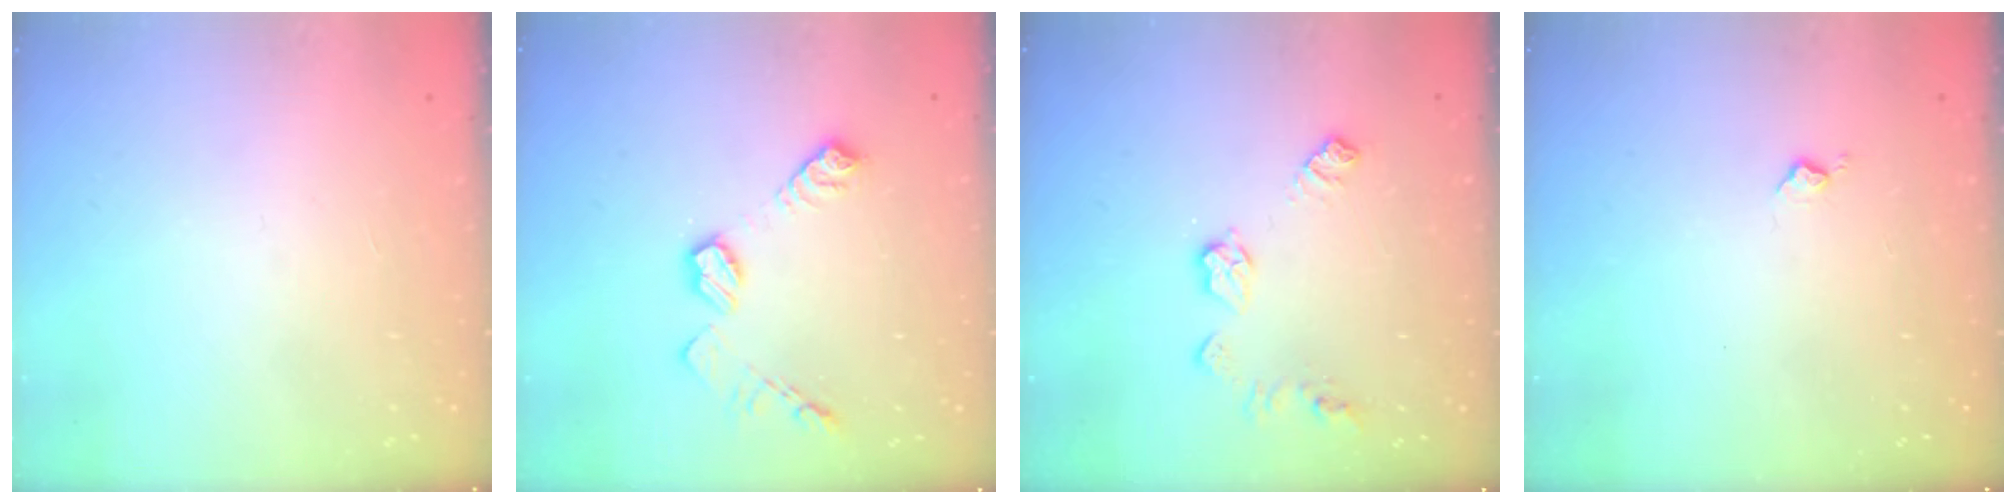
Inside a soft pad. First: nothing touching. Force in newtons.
{"total": 10.8, "press": 10.8, "slide": 0.5}
{"total": 8.7, "press": 8.7, "slide": 0.2}
{"total": 5.0, "press": 5.0, "slide": 0.7}